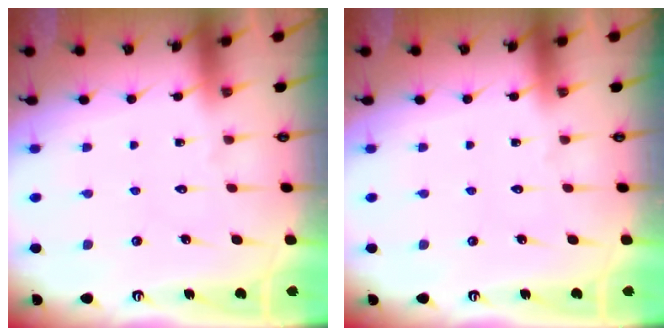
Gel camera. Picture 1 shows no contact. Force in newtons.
{"total": 0.0}